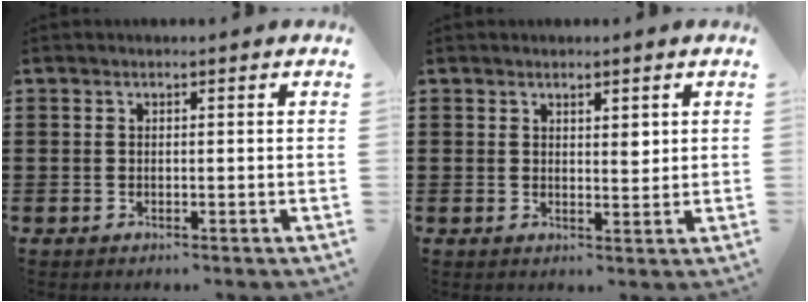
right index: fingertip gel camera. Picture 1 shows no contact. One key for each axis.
{"total": 2.1, "fx": 1.3, "fy": 0.9, "fz": 1.3, "tx": -0.011, "ty": -0.002, "tz": 0.020}